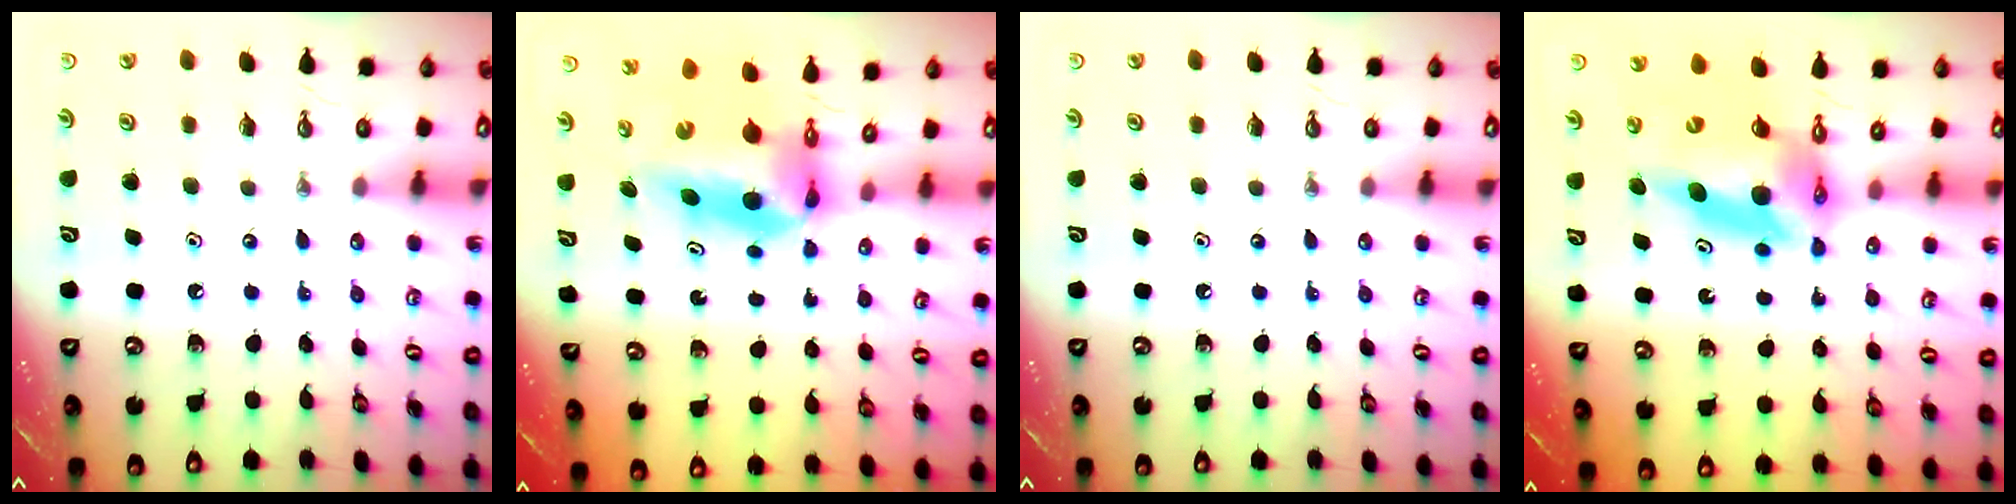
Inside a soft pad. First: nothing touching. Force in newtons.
{"total": 8.0, "press": 7.8, "slide": 1.9}
{"total": 0.0}
{"total": 11.6, "press": 11.6, "slide": 1.1}